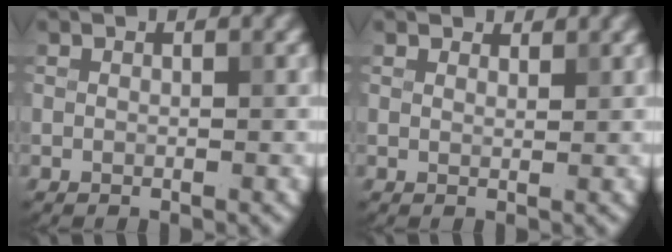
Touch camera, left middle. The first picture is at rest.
{"total": 1.5, "force": [1.4, 0.5, 0.3], "torque": [-0.009, 0.000, 0.018]}